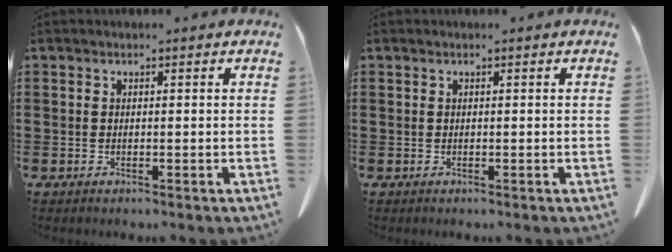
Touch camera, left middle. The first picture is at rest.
{"total": 0.0}